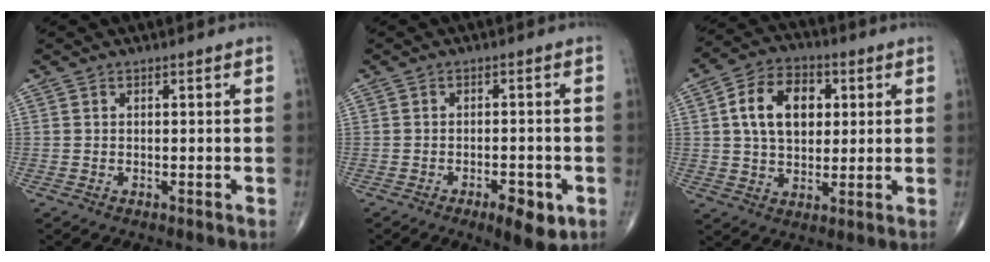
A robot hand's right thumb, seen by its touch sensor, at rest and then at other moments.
{"total": 6.5, "force": [-2.9, 2.5, 5.2], "torque": [-0.070, 0.005, -0.037]}
{"total": 12.7, "force": [2.8, 8.6, 9.0], "torque": [-0.125, 0.005, 0.044]}